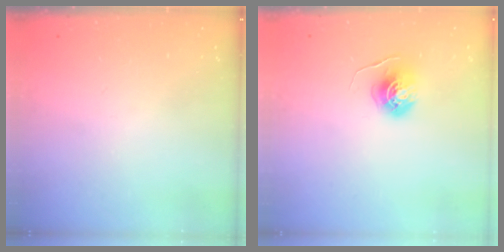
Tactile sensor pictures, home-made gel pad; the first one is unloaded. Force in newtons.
{"total": 5.5, "press": 5.5, "slide": 0.3}